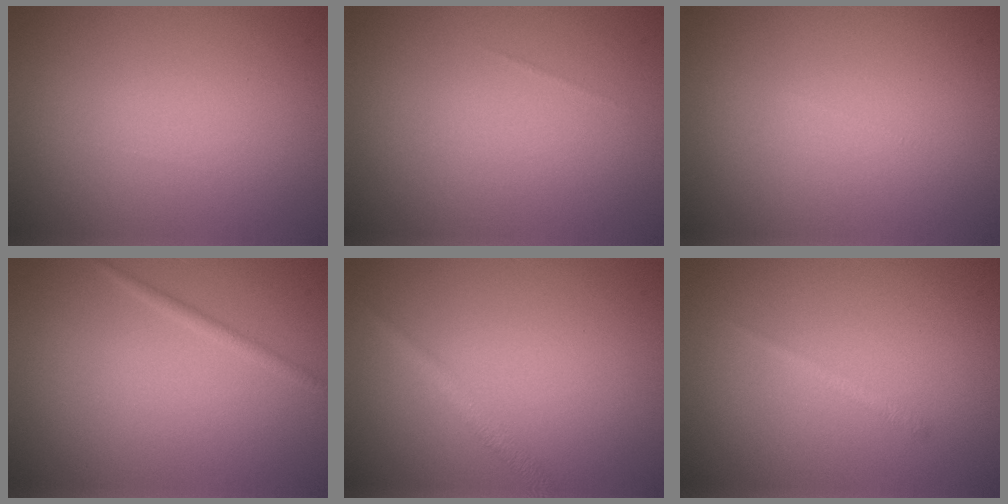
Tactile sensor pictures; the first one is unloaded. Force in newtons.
{"total": 0.0}
{"total": 0.0}
{"total": 0.9, "press": 0.9, "slide": 0.1}
{"total": 1.6, "press": 1.6, "slide": 0.0}
{"total": 0.8, "press": 0.8, "slide": 0.0}